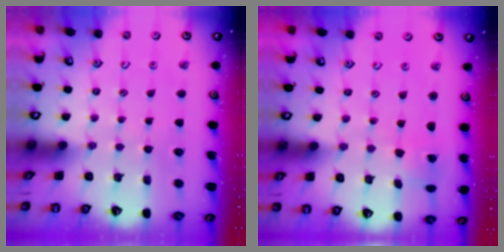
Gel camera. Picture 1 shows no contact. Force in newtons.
{"total": 1.5, "press": 1.5, "slide": 0.0}